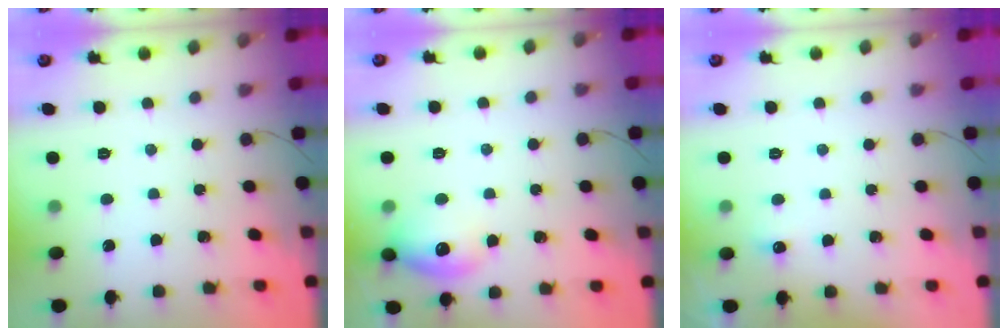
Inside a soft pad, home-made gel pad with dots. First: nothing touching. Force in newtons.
{"total": 12.6, "press": 12.6, "slide": 0.9}
{"total": 3.8, "press": 3.6, "slide": 1.2}